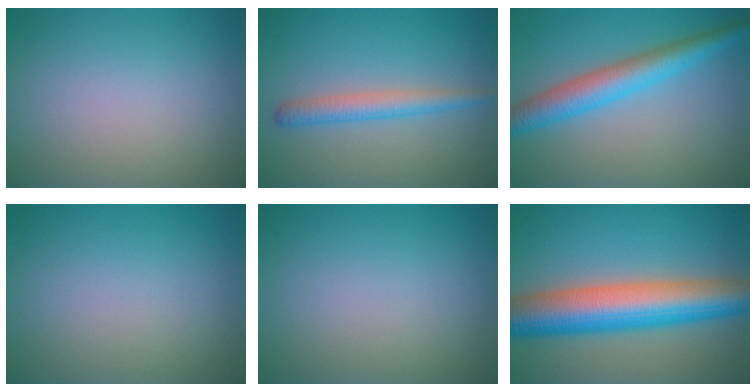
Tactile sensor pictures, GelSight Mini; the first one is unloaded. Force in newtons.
{"total": 2.7, "press": 2.7, "slide": 0.1}
{"total": 5.2, "press": 5.2, "slide": 0.1}
{"total": 0.0}
{"total": 0.0}
{"total": 10.6, "press": 10.6, "slide": 0.3}